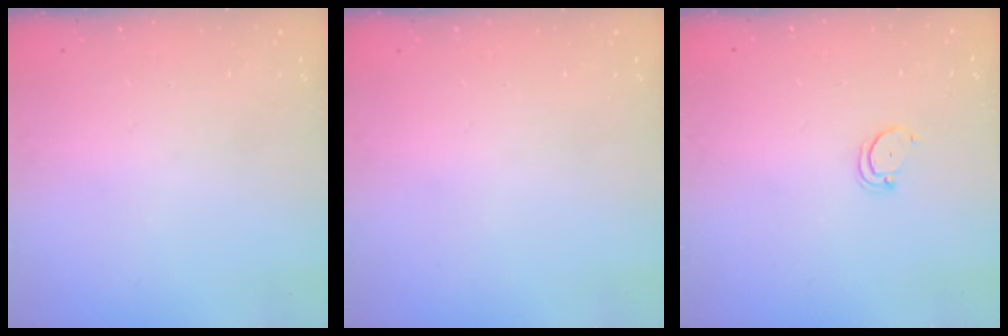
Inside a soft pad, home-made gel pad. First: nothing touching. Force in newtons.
{"total": 0.0}
{"total": 2.5, "press": 2.5, "slide": 0.2}